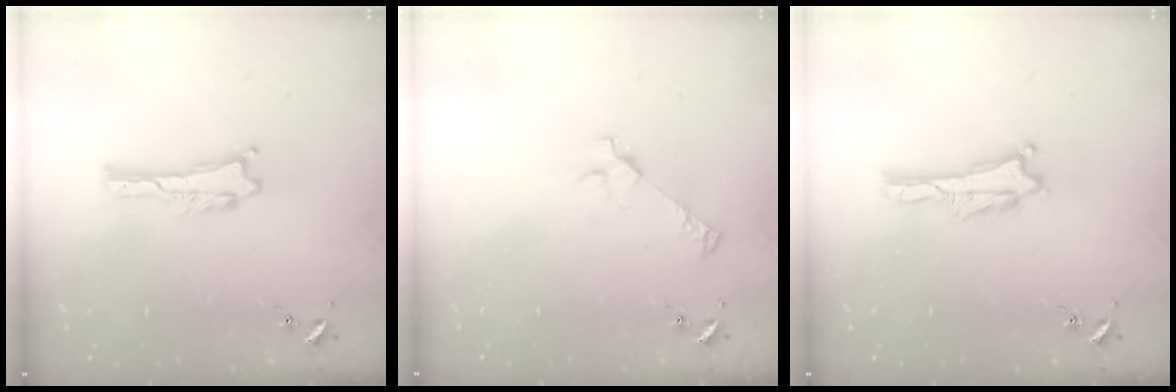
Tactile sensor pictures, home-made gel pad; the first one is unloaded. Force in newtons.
{"total": 2.6, "press": 2.6, "slide": 0.3}
{"total": 0.0}